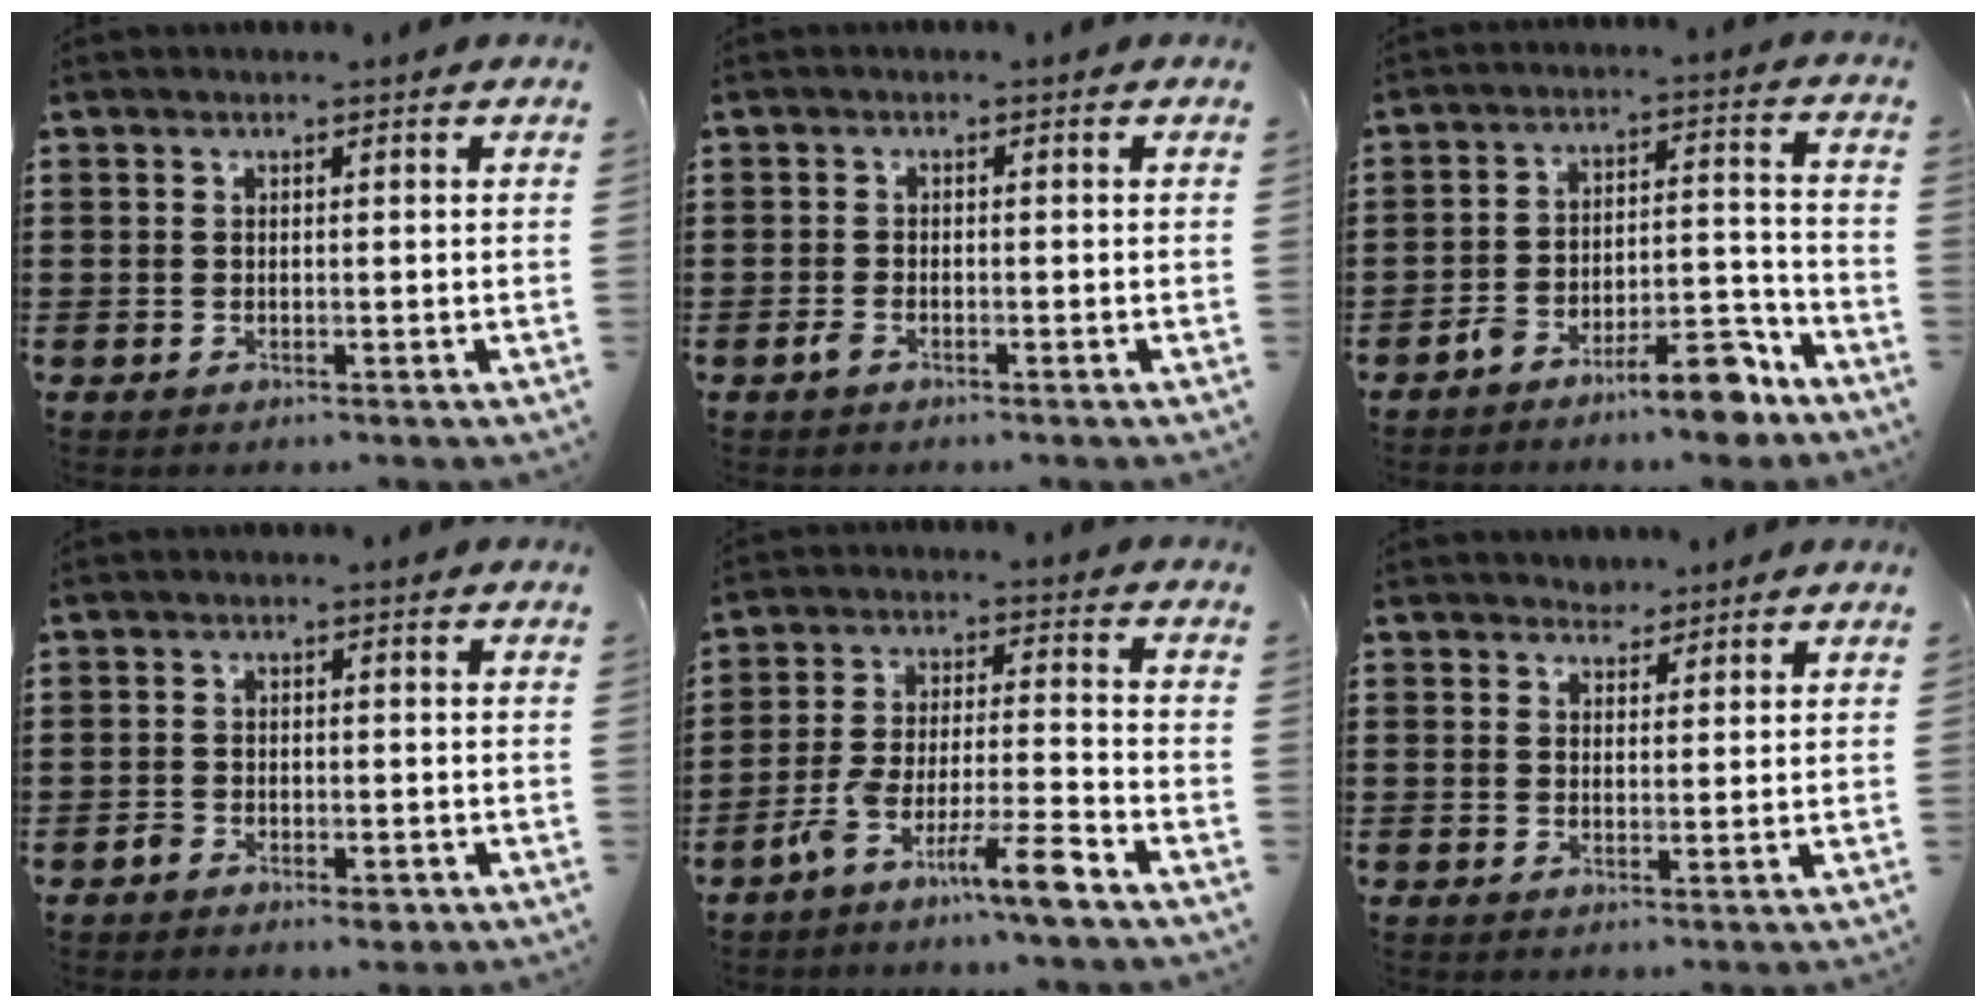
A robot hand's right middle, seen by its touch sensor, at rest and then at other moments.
{"total": 1.4, "force": [-0.9, 0.5, 0.9], "torque": [-0.027, -0.004, -0.020]}
{"total": 9.2, "force": [-7.7, 2.0, 4.6], "torque": [-0.059, 0.031, -0.138]}
{"total": 2.1, "force": [-1.8, 1.0, 0.7], "torque": [-0.017, 0.003, -0.035]}
{"total": 8.6, "force": [-6.6, 0.5, 5.5], "torque": [-0.113, -0.003, -0.130]}
{"total": 2.2, "force": [2.0, 0.8, -0.4], "torque": [0.009, 0.000, 0.038]}